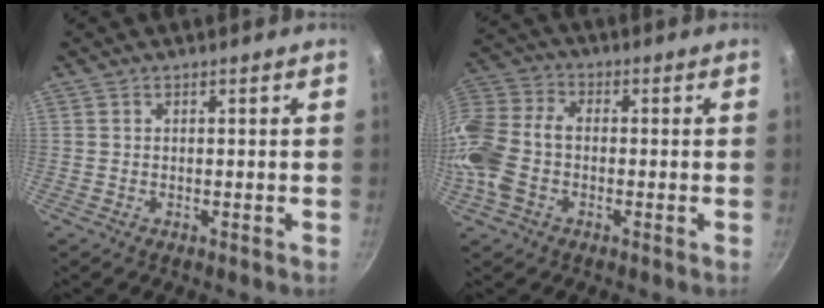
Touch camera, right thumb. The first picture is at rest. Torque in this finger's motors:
{"motor_torque": [2.18, 1.90, 1.34, -0.47, 0.18]}